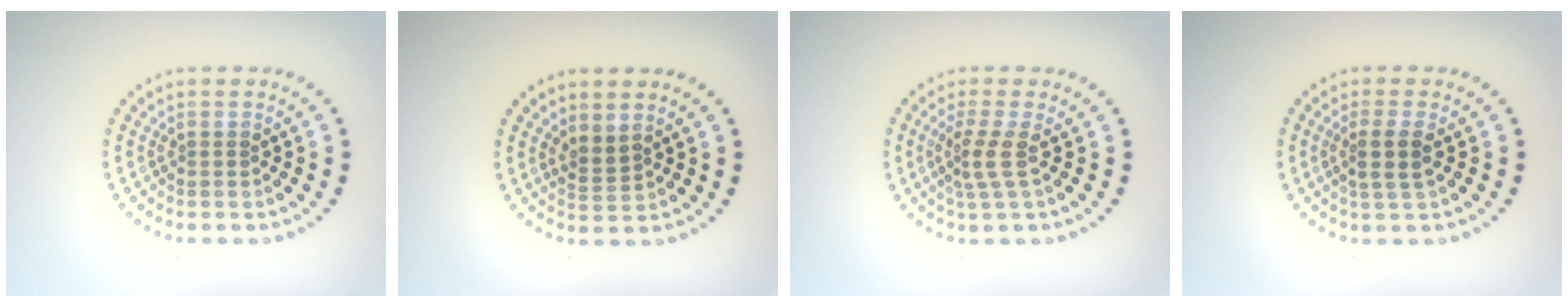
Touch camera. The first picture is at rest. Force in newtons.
{"total": 1.6, "press": 1.2, "slide": 1.0}
{"total": 2.4, "press": 1.7, "slide": 1.7}
{"total": 2.2, "press": 1.9, "slide": 1.1}